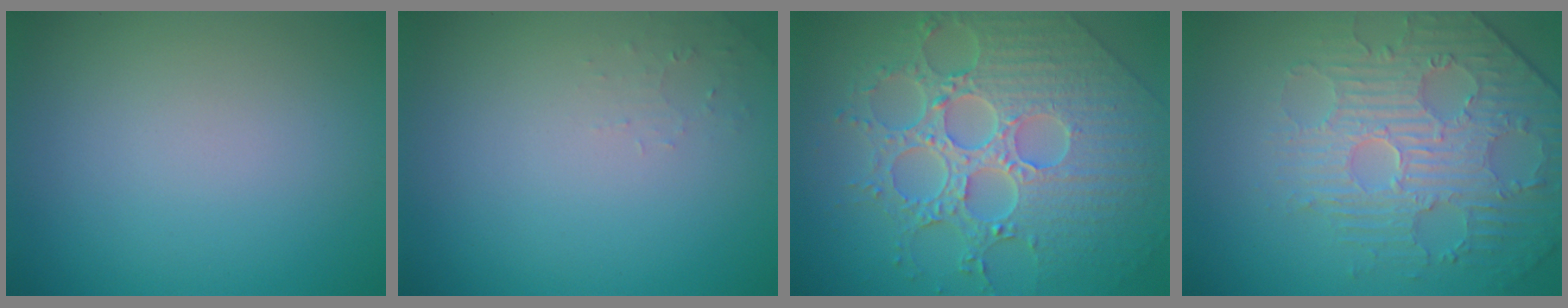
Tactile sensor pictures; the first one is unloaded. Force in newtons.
{"total": 0.9, "press": 0.9, "slide": 0.2}
{"total": 9.1, "press": 6.6, "slide": 6.2}
{"total": 4.4, "press": 4.3, "slide": 1.2}